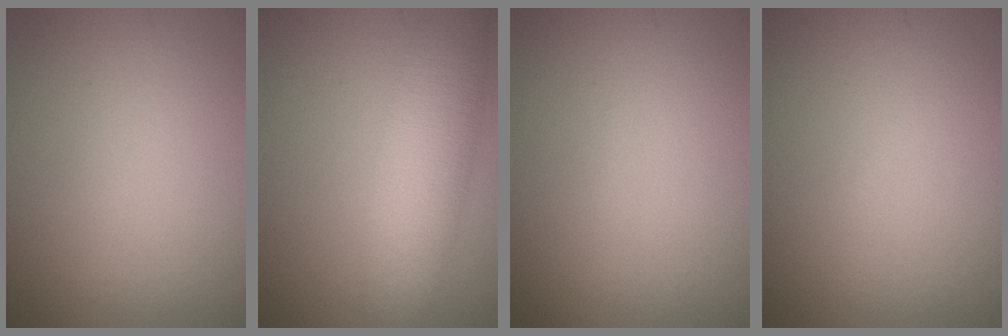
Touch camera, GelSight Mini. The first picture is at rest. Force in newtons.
{"total": 7.5, "press": 7.5, "slide": 0.4}
{"total": 0.0}
{"total": 0.0}